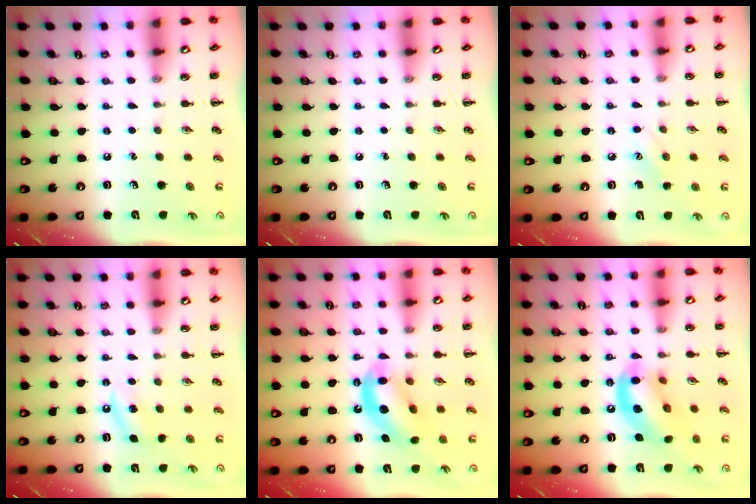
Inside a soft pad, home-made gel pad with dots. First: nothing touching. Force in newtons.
{"total": 0.0}
{"total": 7.0, "press": 6.8, "slide": 1.5}
{"total": 5.0, "press": 4.8, "slide": 1.5}
{"total": 10.5, "press": 10.1, "slide": 2.9}
{"total": 14.4, "press": 14.1, "slide": 3.0}